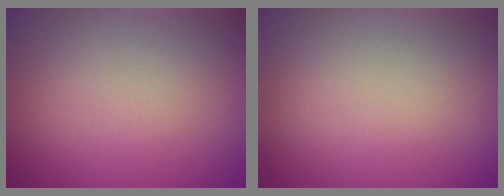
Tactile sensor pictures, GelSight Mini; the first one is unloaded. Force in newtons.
{"total": 0.0}